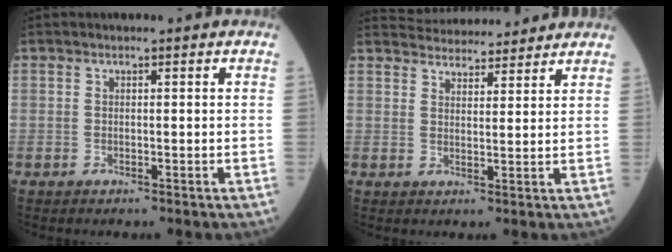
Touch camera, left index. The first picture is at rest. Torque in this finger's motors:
{"motor_torque": [0.75, -0.84, 0.14, 0.00]}